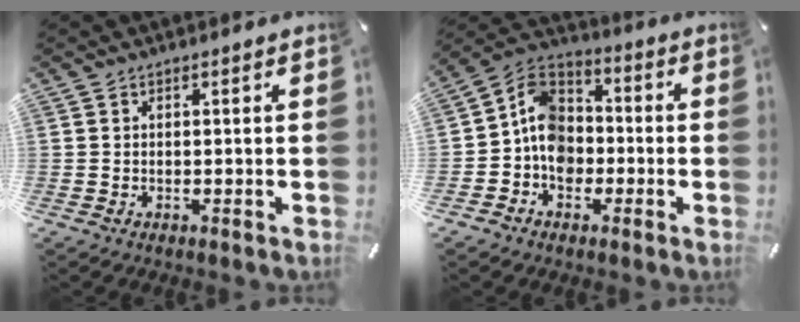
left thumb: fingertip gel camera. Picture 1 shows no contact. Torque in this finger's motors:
{"motor_torque": [-0.04, 0.77, 0.76, 0.55, 0.11]}